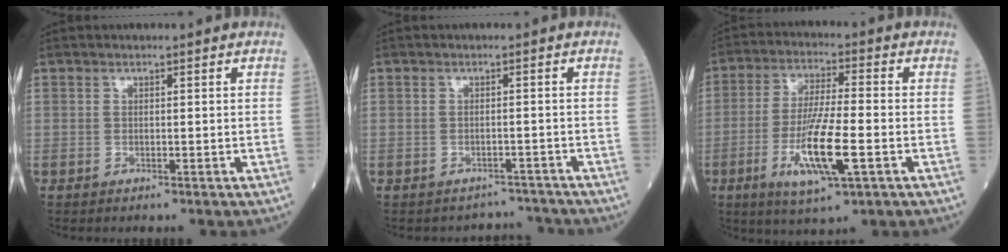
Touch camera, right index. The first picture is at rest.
{"total": 3.7, "force": [-3.4, 0.6, -1.2], "torque": [0.015, 0.013, -0.043]}
{"total": 11.4, "force": [-3.5, 1.3, 10.8], "torque": [-0.211, -0.015, -0.061]}